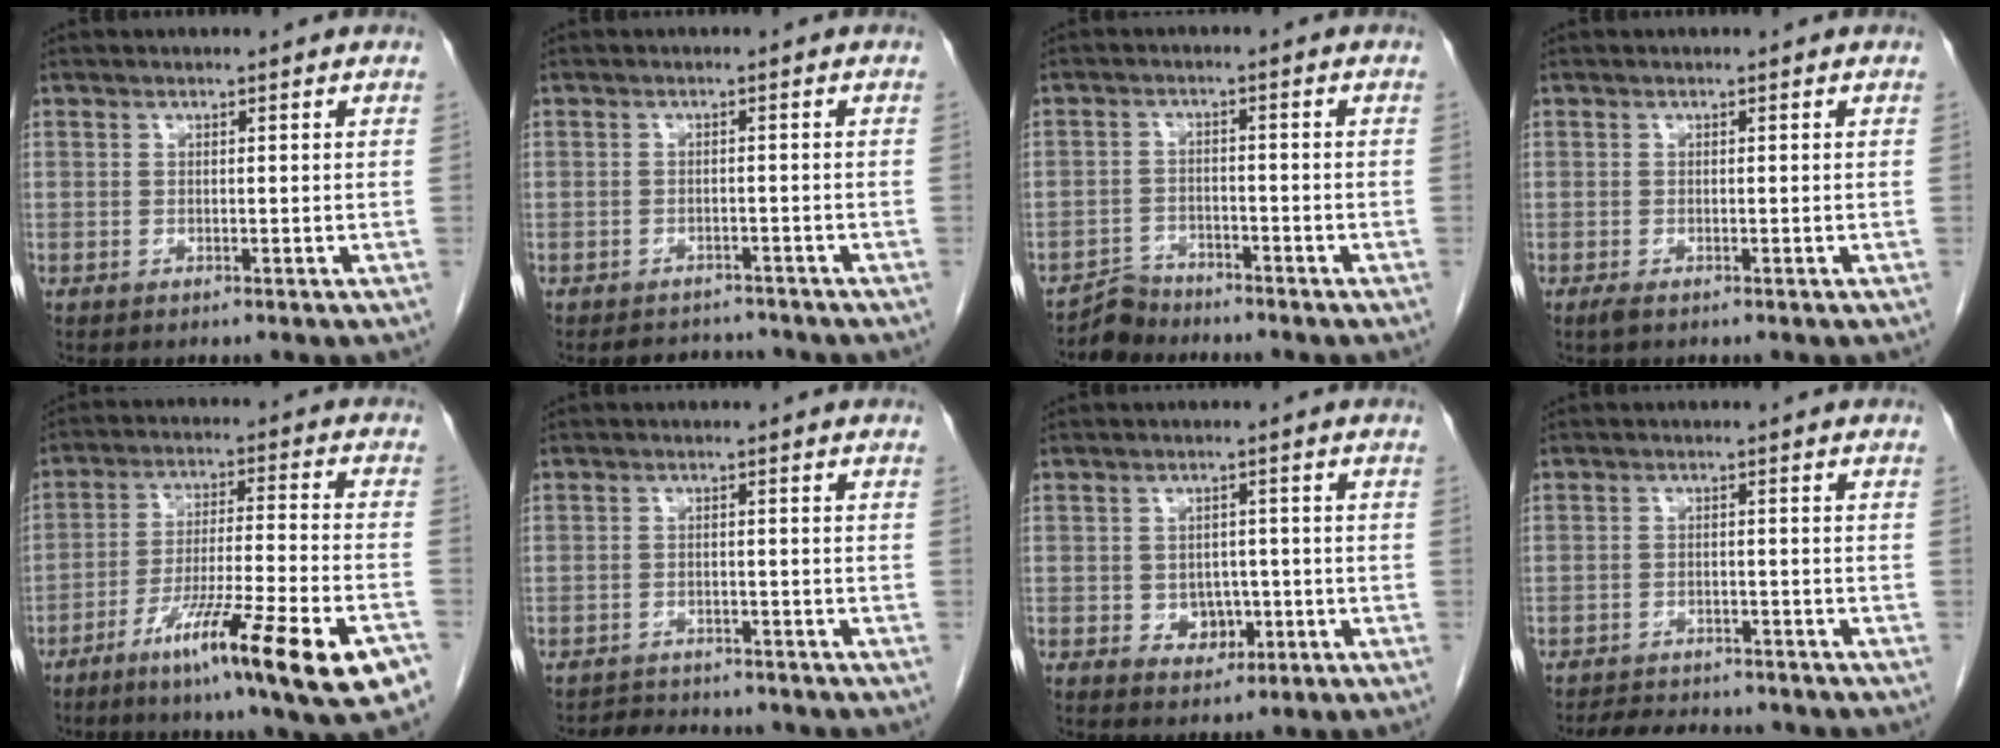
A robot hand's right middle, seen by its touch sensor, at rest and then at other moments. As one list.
[{"total": 3.6, "force": [-3.4, 1.2, -0.1], "torque": [0.004, 0.001, -0.048]}, {"total": 3.5, "force": [-3.2, 0.9, -1.0], "torque": [0.023, -0.004, -0.060]}, {"total": 1.0, "force": [-0.6, 0.3, 0.7], "torque": [-0.016, -0.003, -0.010]}, {"total": 18.3, "force": [-10.5, 0.3, 14.9], "torque": [-0.215, -0.035, -0.170]}, {"total": 6.7, "force": [-6.3, 1.9, 1.3], "torque": [-0.020, 0.004, -0.084]}, {"total": 3.8, "force": [-1.0, 3.0, 2.1], "torque": [-0.022, 0.005, -0.005]}, {"total": 9.3, "force": [-8.5, 2.5, 2.8], "torque": [-0.045, 0.002, -0.113]}]